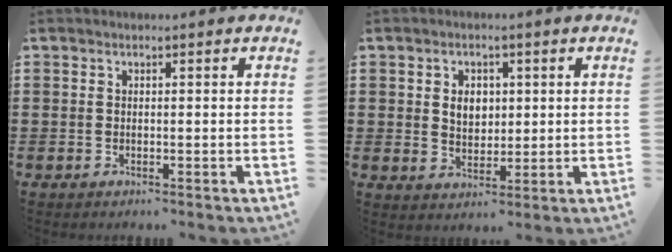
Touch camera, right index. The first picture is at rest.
{"total": 3.8, "force": [0.7, 2.8, 2.4], "torque": [-0.047, 0.008, 0.010]}